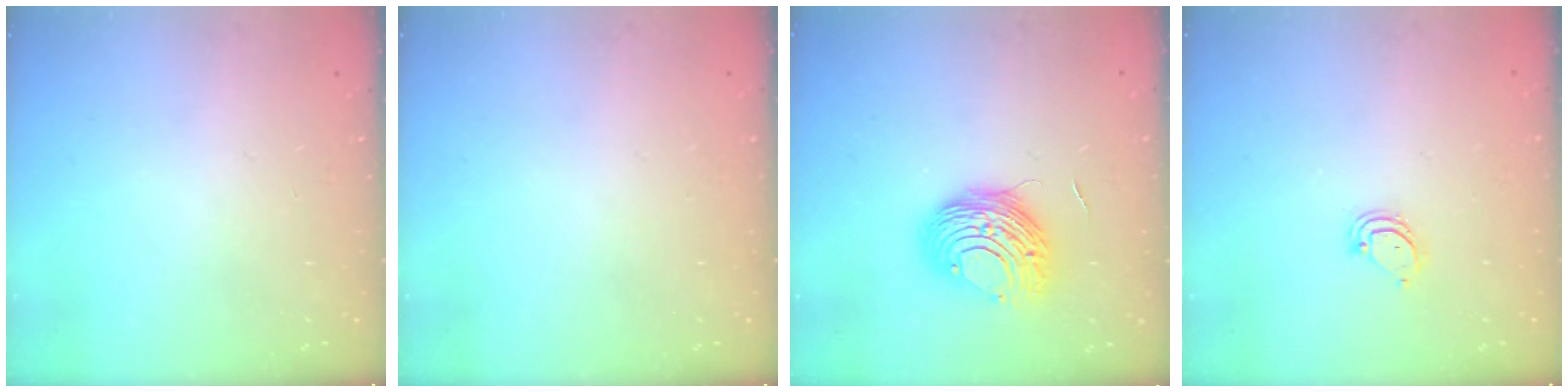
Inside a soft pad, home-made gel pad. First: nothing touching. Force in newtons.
{"total": 0.0}
{"total": 10.7, "press": 10.7, "slide": 0.6}
{"total": 3.3, "press": 3.3, "slide": 0.4}